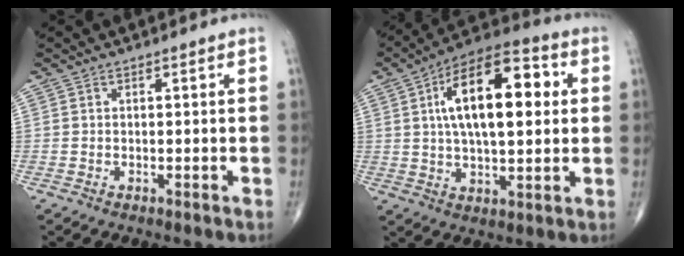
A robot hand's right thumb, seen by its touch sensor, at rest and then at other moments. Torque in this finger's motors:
{"motor_torque": [-0.90, 1.33, 1.47, 0.35, 0.52]}